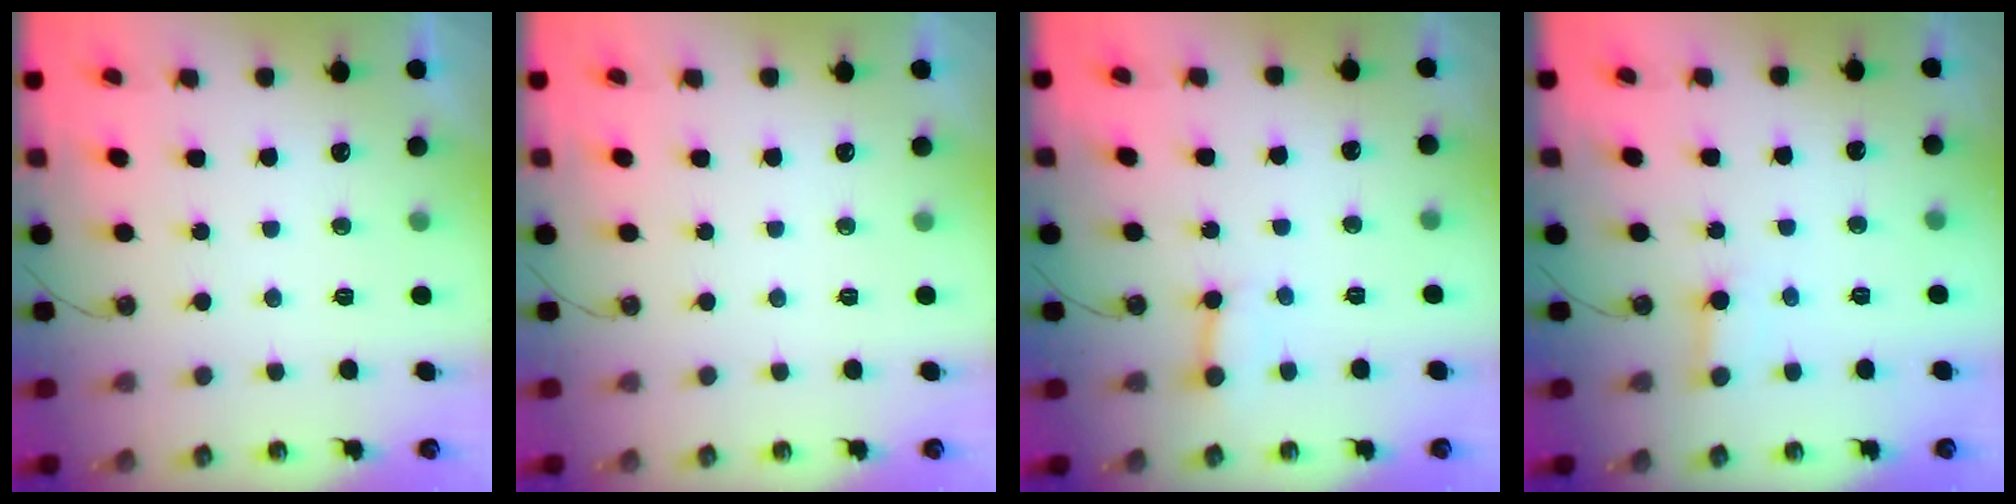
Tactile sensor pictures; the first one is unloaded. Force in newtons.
{"total": 0.0}
{"total": 3.9, "press": 3.9, "slide": 0.2}
{"total": 2.6, "press": 2.6, "slide": 0.3}